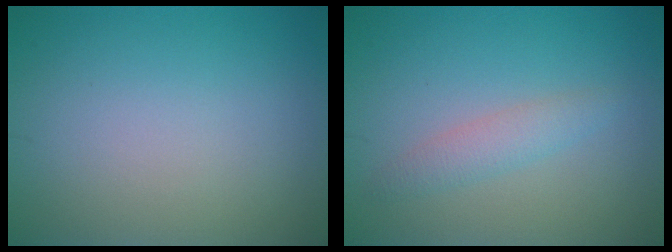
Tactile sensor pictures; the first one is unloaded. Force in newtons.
{"total": 1.8, "press": 1.8, "slide": 0.0}